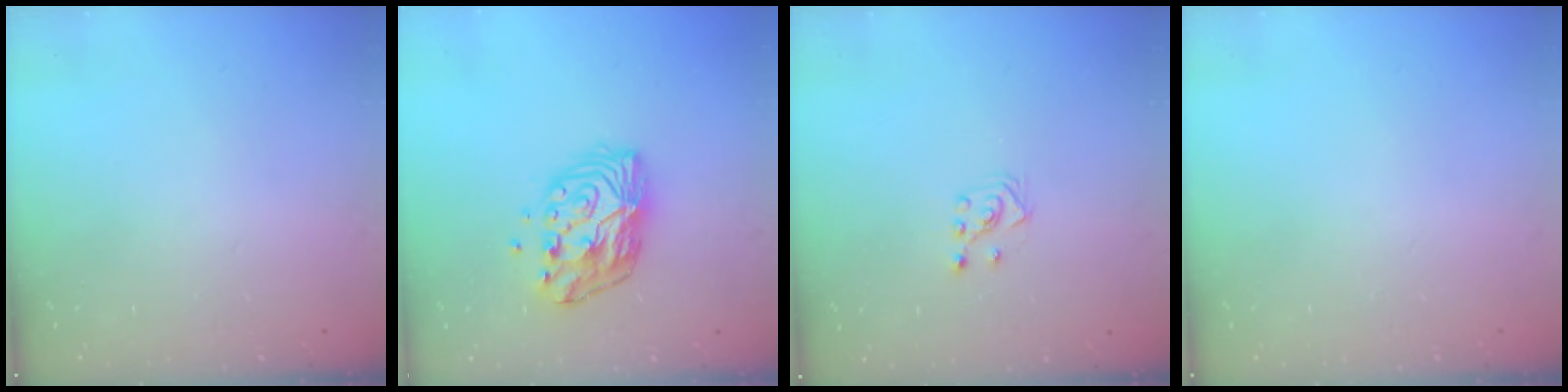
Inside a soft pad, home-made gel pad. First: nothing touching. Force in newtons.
{"total": 12.6, "press": 12.5, "slide": 1.1}
{"total": 3.1, "press": 3.0, "slide": 1.0}
{"total": 0.0}